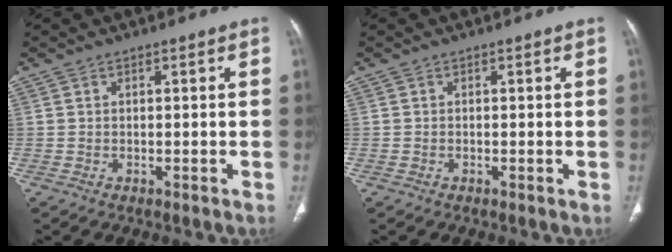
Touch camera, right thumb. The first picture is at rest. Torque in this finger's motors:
{"motor_torque": [0.70, 0.55, -0.22, -0.05, -0.01]}